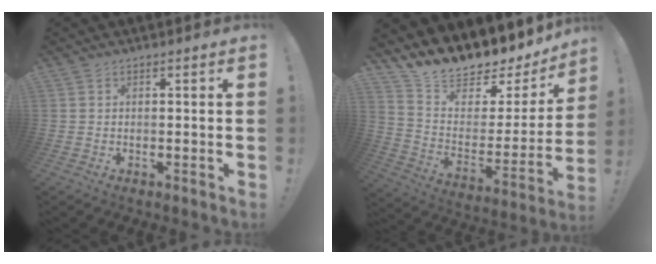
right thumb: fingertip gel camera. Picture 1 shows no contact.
{"total": 12.6, "force": [11.5, 3.9, 3.3], "torque": [-0.062, -0.114, 0.202]}